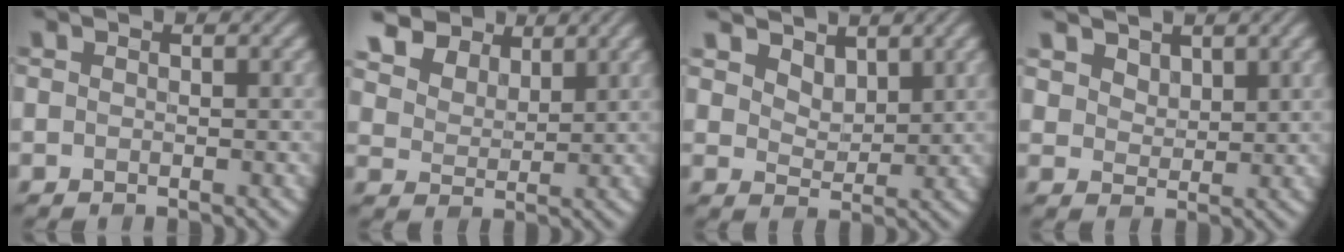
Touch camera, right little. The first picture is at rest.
{"total": 8.3, "force": [6.1, 4.6, 3.2], "torque": [-0.110, 0.006, 0.111]}
{"total": 3.5, "force": [2.9, 1.6, 1.1], "torque": [-0.038, -0.015, 0.055]}
{"total": 3.0, "force": [2.4, 1.5, 0.9], "torque": [-0.032, -0.007, 0.049]}